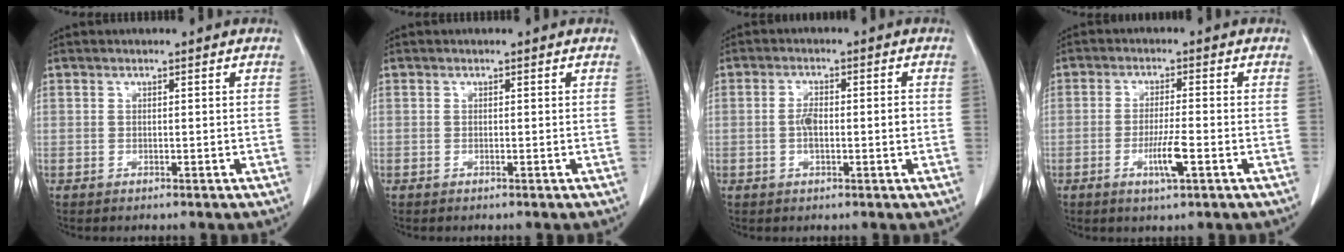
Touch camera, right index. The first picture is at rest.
{"total": 0.0}
{"total": 4.2, "force": [-0.4, 1.4, 4.0], "torque": [-0.081, 0.006, -0.007]}
{"total": 4.9, "force": [-1.9, 0.2, 4.6], "torque": [-0.086, -0.008, -0.034]}